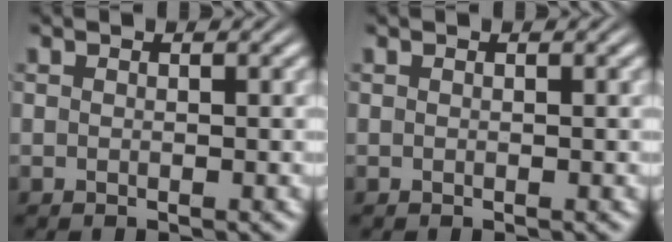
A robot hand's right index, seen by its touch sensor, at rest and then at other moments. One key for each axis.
{"total": 0.0}